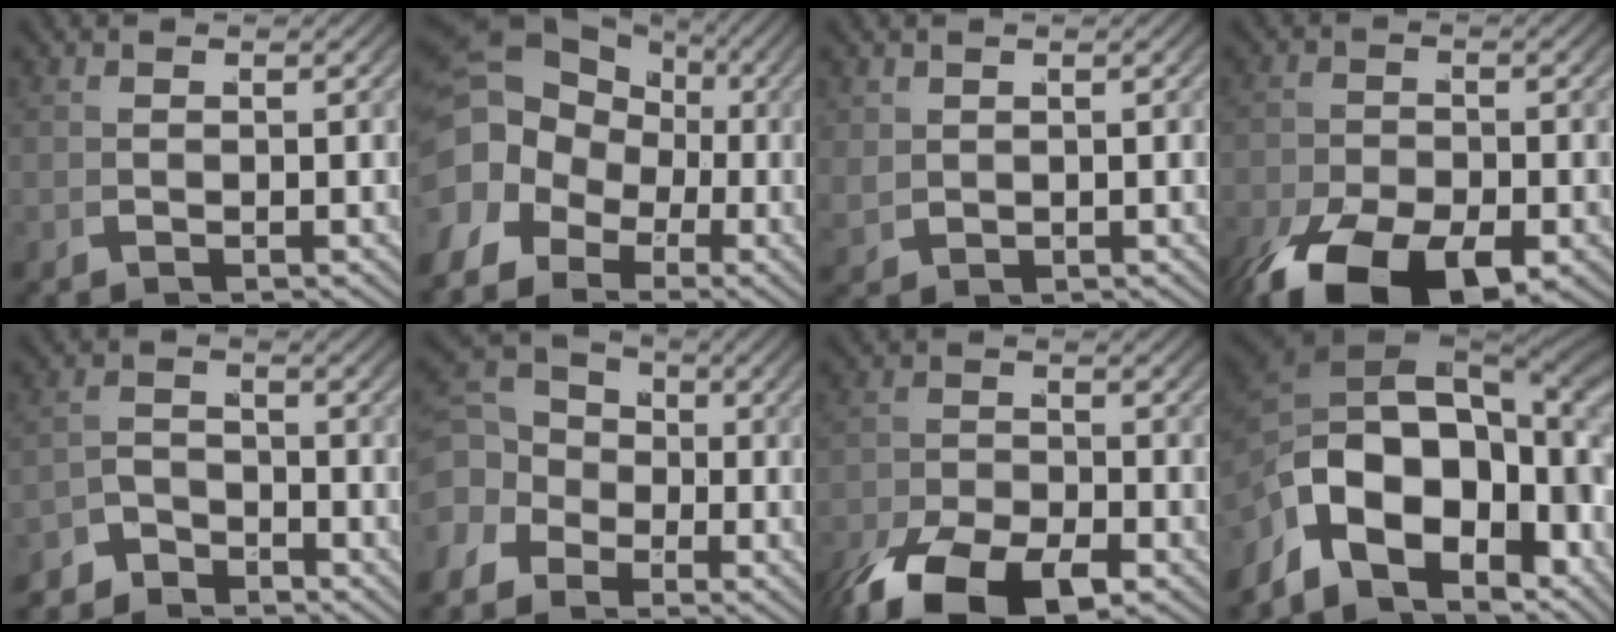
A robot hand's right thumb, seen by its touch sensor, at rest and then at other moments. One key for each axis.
{"total": 9.6, "fx": 0.4, "fy": 7.8, "fz": 5.6, "tx": -0.119, "ty": -0.026, "tz": 0.014}
{"total": 1.6, "fx": 0.6, "fy": 1.3, "fz": 0.8, "tx": -0.021, "ty": -0.012, "tz": 0.024}
{"total": 8.7, "fx": -4.8, "fy": 4.4, "fz": 5.7, "tx": -0.101, "ty": -0.036, "tz": -0.065}
{"total": 3.6, "fx": -3.5, "fy": 1.1, "fz": 0.2, "tx": 0.027, "ty": -0.002, "tz": -0.066}
{"total": 7.0, "fx": 0.4, "fy": 5.6, "fz": 4.1, "tx": -0.067, "ty": 0.001, "tz": 0.004}
{"total": 7.0, "fx": -4.9, "fy": 2.9, "fz": 4.0, "tx": -0.063, "ty": -0.022, "tz": -0.080}
{"total": 21.0, "fx": -0.2, "fy": 13.4, "fz": 16.2, "tx": -0.275, "ty": -0.020, "tz": 0.000}